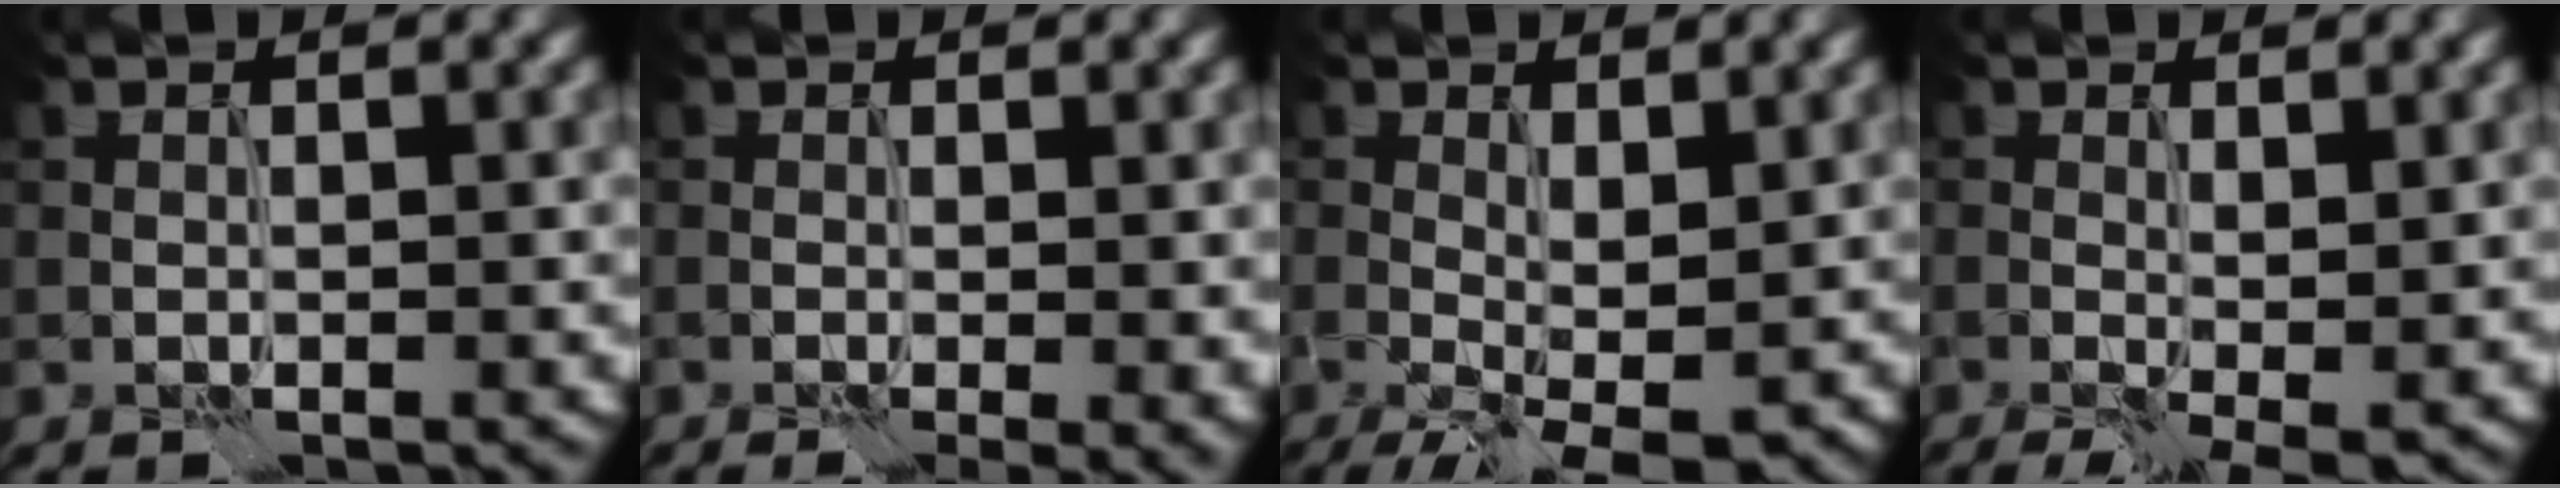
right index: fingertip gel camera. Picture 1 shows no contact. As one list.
[{"total": 3.0, "force": [-0.5, 0.7, 2.9], "torque": [-0.037, -0.009, -0.007]}, {"total": 6.8, "force": [-0.9, 2.9, 6.1], "torque": [-0.105, -0.010, -0.013]}, {"total": 5.3, "force": [-0.6, 1.9, 4.9], "torque": [-0.080, -0.012, -0.004]}]